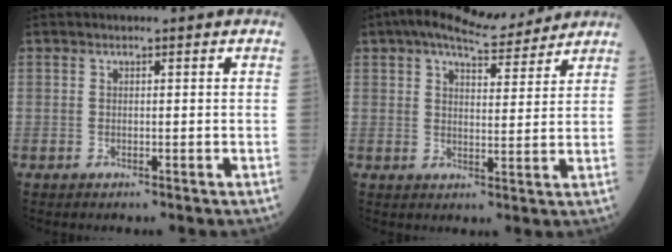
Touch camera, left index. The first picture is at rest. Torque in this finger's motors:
{"motor_torque": [1.06, -1.08, 0.23, 0.08]}